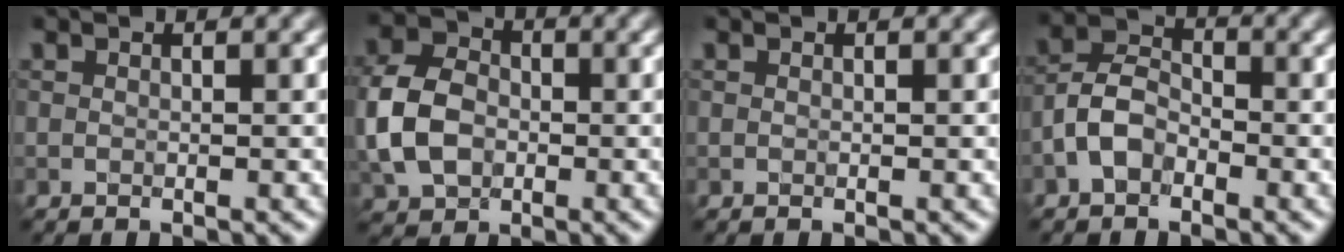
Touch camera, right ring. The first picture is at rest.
{"total": 6.6, "force": [-1.2, 5.0, 4.2], "torque": [-0.096, 0.004, -0.034]}
{"total": 0.0}
{"total": 3.5, "force": [-1.7, 2.2, 2.0], "torque": [-0.038, 0.013, -0.044]}